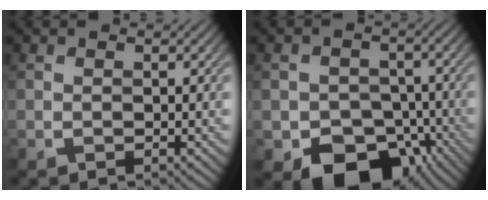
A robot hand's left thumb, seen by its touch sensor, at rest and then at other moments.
{"total": 9.8, "force": [-5.5, 6.9, 4.2], "torque": [-0.066, -0.022, -0.092]}